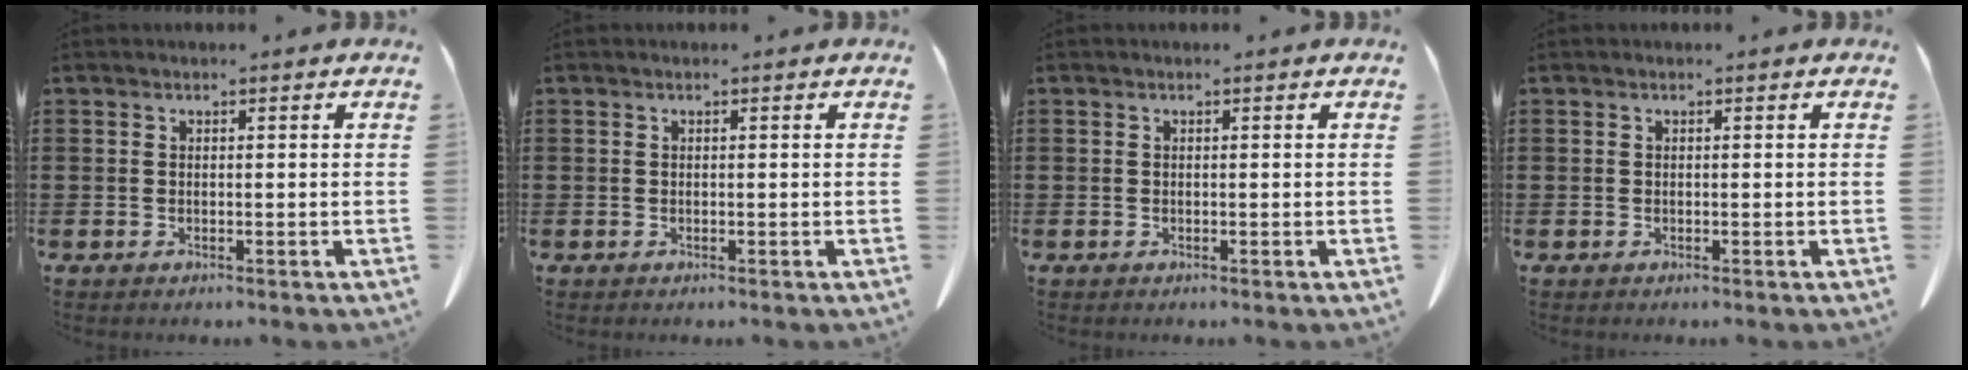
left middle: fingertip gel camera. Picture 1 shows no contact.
{"total": 0.0}
{"total": 0.0}
{"total": 0.0}